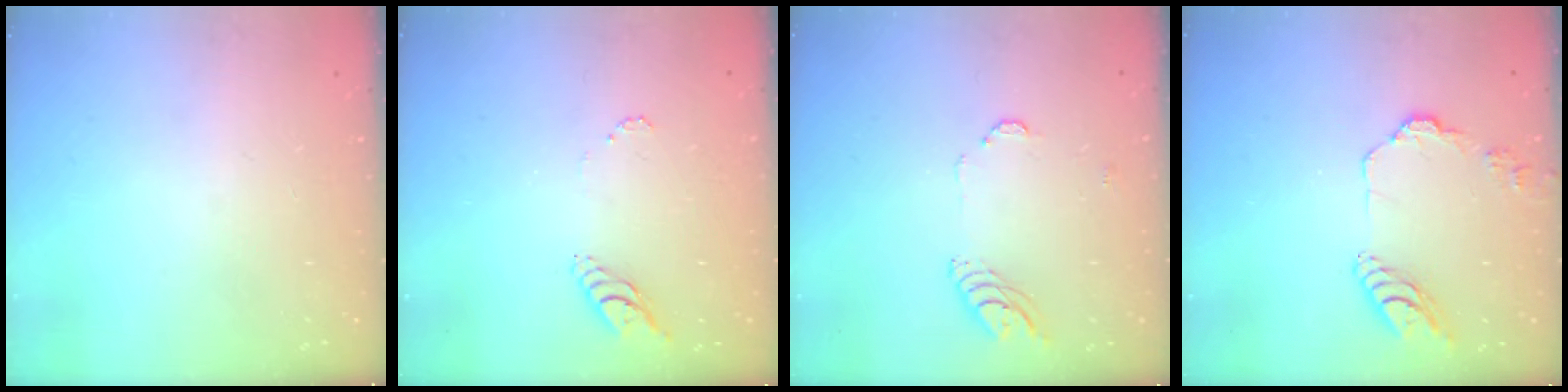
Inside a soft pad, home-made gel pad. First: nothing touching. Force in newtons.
{"total": 7.8, "press": 7.7, "slide": 0.8}
{"total": 7.5, "press": 7.5, "slide": 0.7}
{"total": 11.0, "press": 11.0, "slide": 1.1}